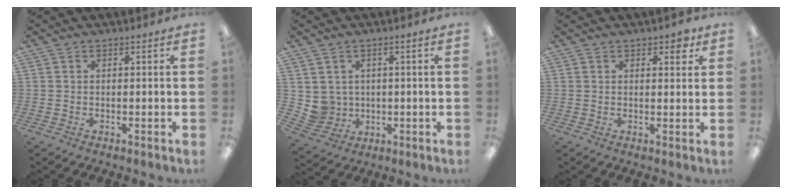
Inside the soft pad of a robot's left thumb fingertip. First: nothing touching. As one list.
[{"total": 4.8, "force": [1.5, 4.5, 0.2], "torque": [-0.030, -0.005, 0.033]}, {"total": 2.9, "force": [2.0, 1.4, 1.6], "torque": [-0.010, -0.005, 0.029]}]